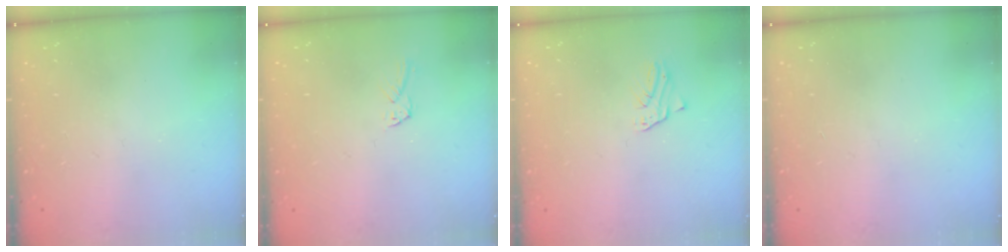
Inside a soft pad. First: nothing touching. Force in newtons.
{"total": 1.8, "press": 1.7, "slide": 0.1}
{"total": 1.6, "press": 1.6, "slide": 0.2}
{"total": 2.8, "press": 2.8, "slide": 0.3}